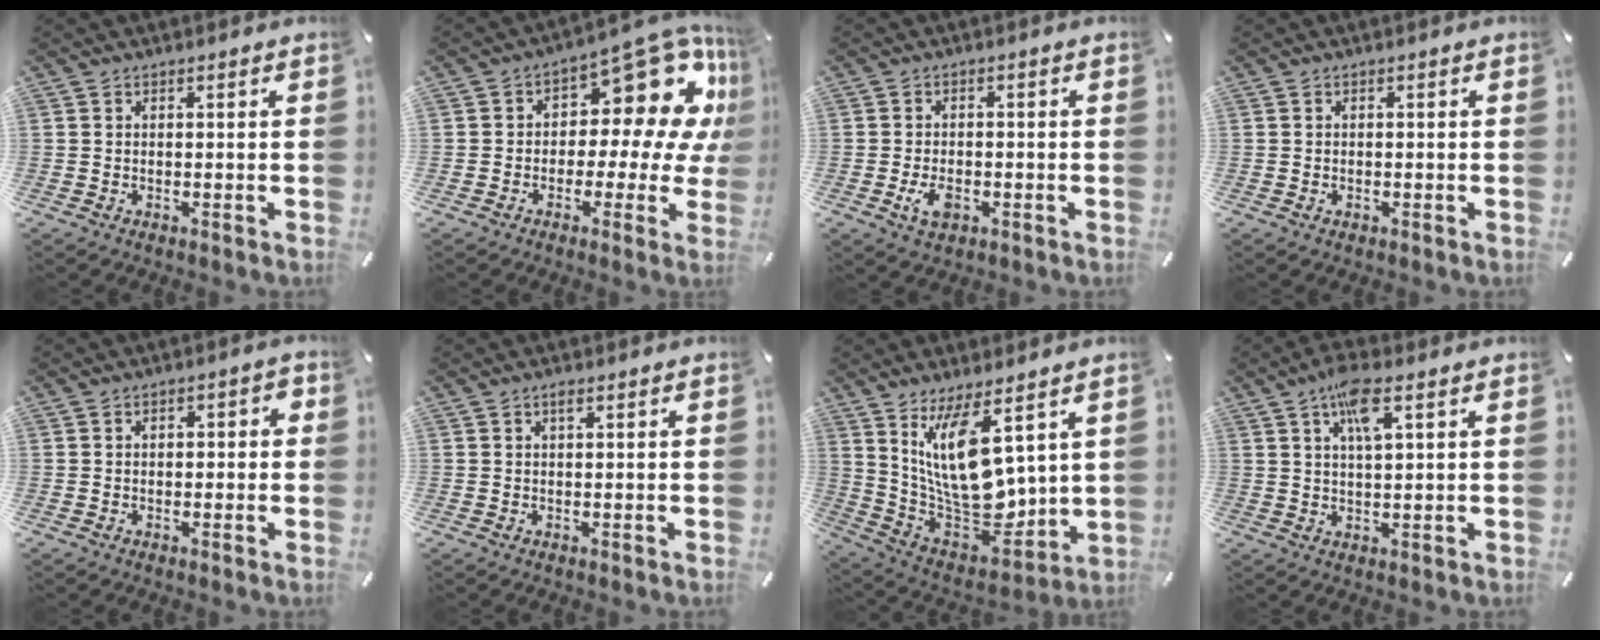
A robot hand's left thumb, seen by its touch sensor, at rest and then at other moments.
{"total": 17.0, "force": [7.6, 9.1, 12.2], "torque": [-0.150, -0.068, 0.123]}
{"total": 4.3, "force": [-1.6, 2.6, 2.9], "torque": [-0.069, 0.002, -0.031]}
{"total": 0.7, "force": [-0.2, 0.4, 0.4], "torque": [-0.008, 0.000, -0.004]}
{"total": 2.5, "force": [-0.5, 1.6, 1.9], "torque": [-0.036, 0.010, -0.011]}
{"total": 1.1, "force": [0.4, 0.2, 0.9], "torque": [-0.019, 0.002, 0.006]}
{"total": 18.2, "force": [7.8, 7.9, 14.5], "torque": [-0.302, -0.071, 0.137]}
{"total": 7.7, "force": [3.7, 1.9, 6.5], "torque": [-0.126, 0.003, 0.061]}